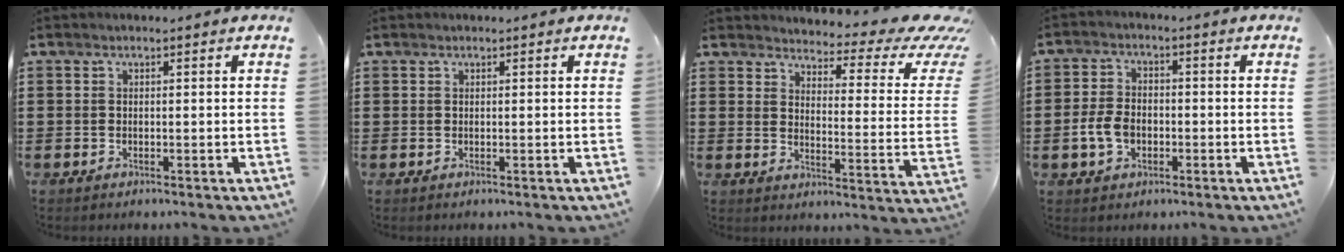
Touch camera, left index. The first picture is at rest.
{"total": 0.0}
{"total": 5.0, "force": [4.0, 1.3, 2.7], "torque": [-0.050, -0.038, 0.062]}
{"total": 5.2, "force": [-1.5, 3.5, 3.5], "torque": [-0.085, 0.001, -0.031]}